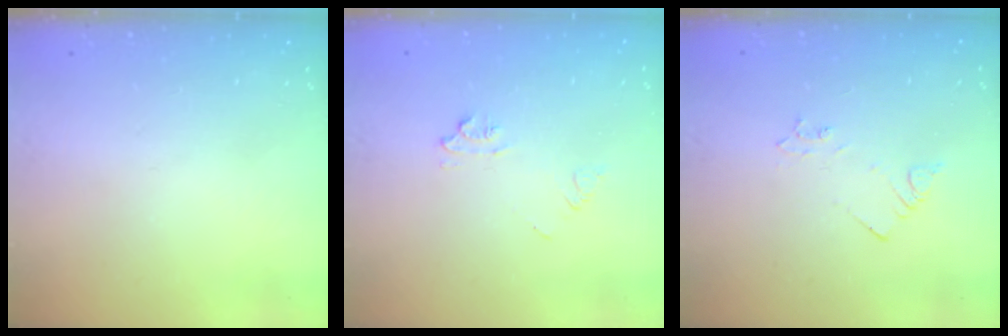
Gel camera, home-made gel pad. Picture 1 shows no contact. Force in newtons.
{"total": 5.0, "press": 4.9, "slide": 0.6}
{"total": 2.1, "press": 2.1, "slide": 0.3}